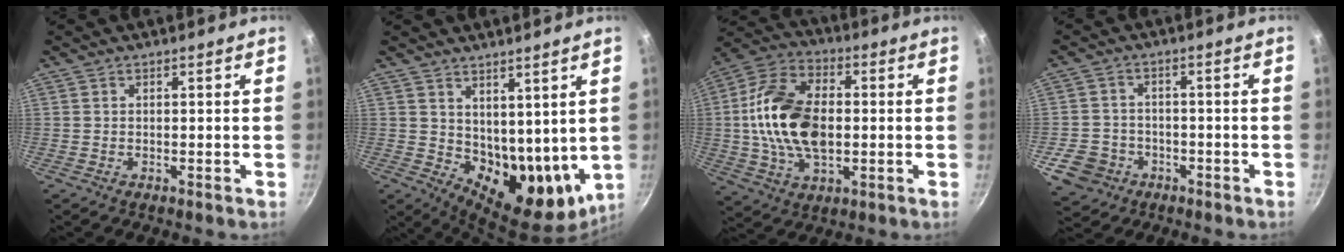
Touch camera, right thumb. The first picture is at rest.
{"total": 13.4, "force": [4.2, 8.1, 9.8], "torque": [-0.107, -0.048, 0.089]}
{"total": 18.6, "force": [0.1, 11.5, 14.7], "torque": [-0.260, 0.020, -0.010]}
{"total": 8.0, "force": [-3.5, 6.6, 2.8], "torque": [-0.040, 0.027, -0.053]}